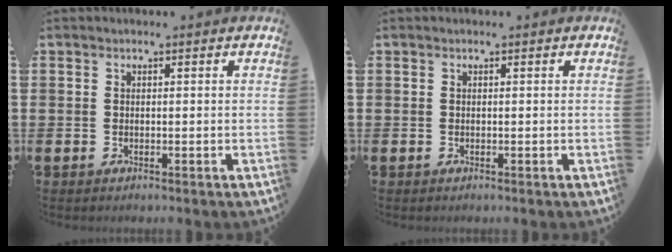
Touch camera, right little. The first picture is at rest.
{"total": 0.0}